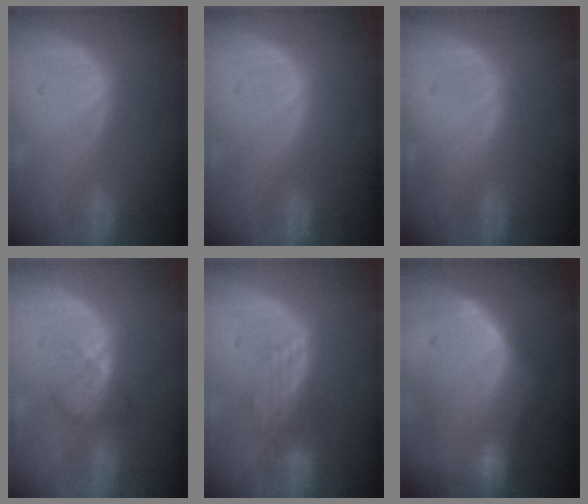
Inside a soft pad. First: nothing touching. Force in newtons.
{"total": 0.0}
{"total": 0.0}
{"total": 3.9, "press": 3.5, "slide": 1.7}
{"total": 3.9, "press": 3.3, "slide": 2.1}
{"total": 10.2, "press": 9.0, "slide": 4.9}